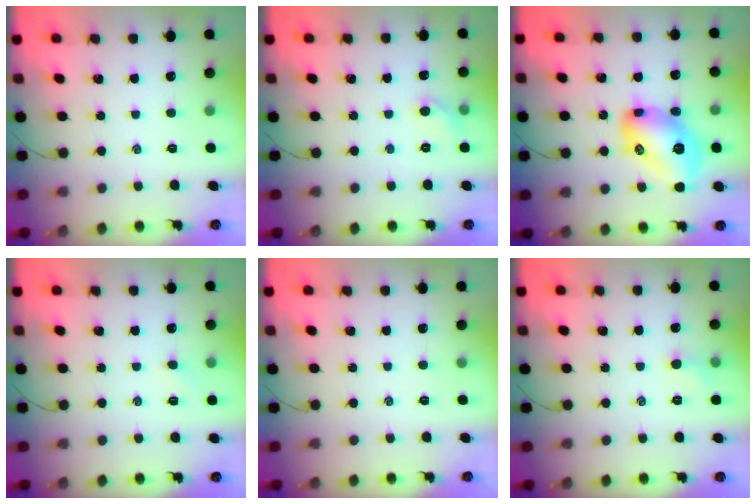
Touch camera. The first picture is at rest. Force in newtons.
{"total": 4.5, "press": 4.3, "slide": 1.6}
{"total": 16.6, "press": 16.6, "slide": 0.4}
{"total": 3.0, "press": 2.9, "slide": 0.8}
{"total": 0.0}
{"total": 4.3, "press": 4.1, "slide": 1.5}